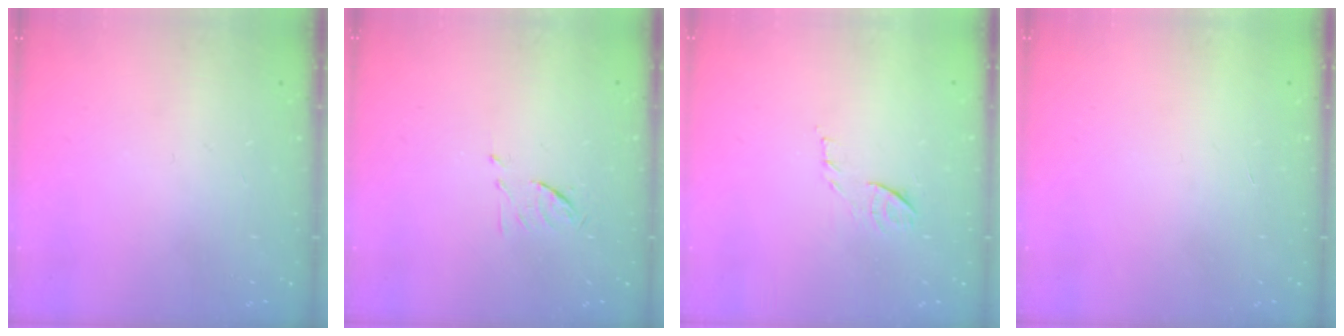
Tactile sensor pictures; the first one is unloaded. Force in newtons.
{"total": 6.3, "press": 6.2, "slide": 1.0}
{"total": 7.8, "press": 7.7, "slide": 0.7}
{"total": 1.7, "press": 1.7, "slide": 0.1}